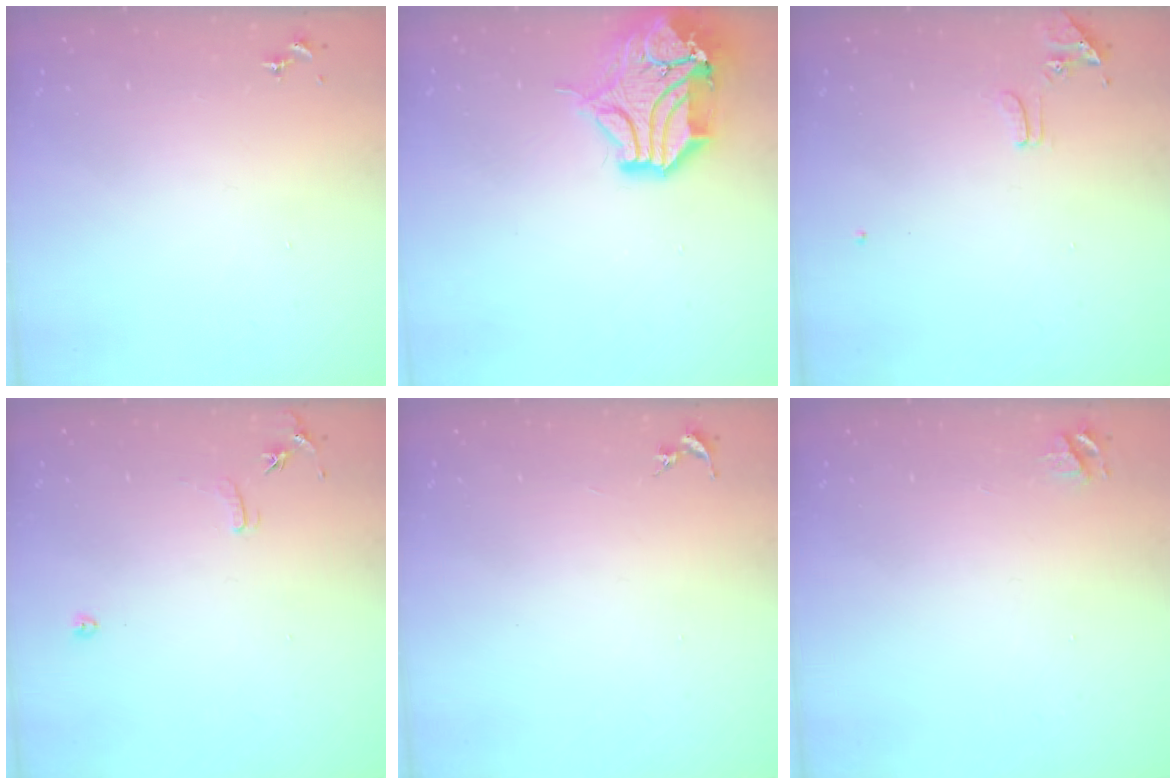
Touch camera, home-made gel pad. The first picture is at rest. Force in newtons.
{"total": 16.8, "press": 16.6, "slide": 2.4}
{"total": 8.0, "press": 7.9, "slide": 0.7}
{"total": 6.9, "press": 6.9, "slide": 0.7}
{"total": 0.0}
{"total": 4.0, "press": 3.9, "slide": 0.4}